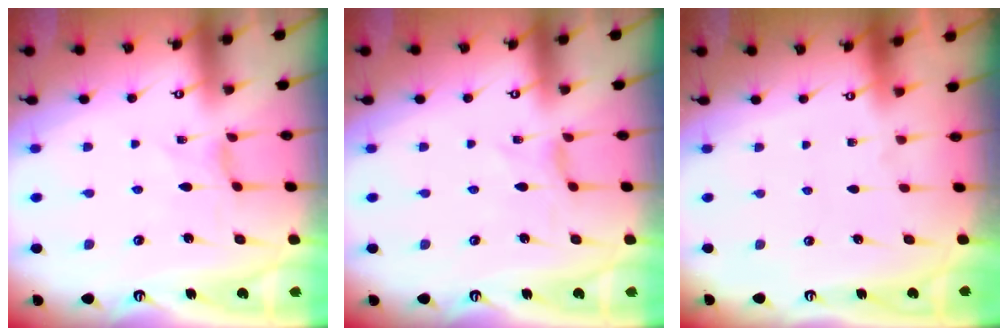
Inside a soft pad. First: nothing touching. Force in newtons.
{"total": 0.0}
{"total": 0.0}